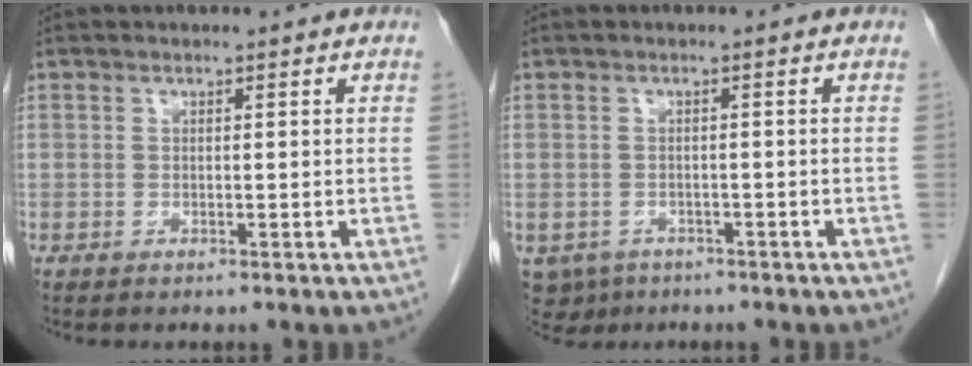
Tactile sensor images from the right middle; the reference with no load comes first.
{"total": 5.2, "force": [-3.3, 3.8, 1.2], "torque": [-0.022, -0.001, -0.048]}